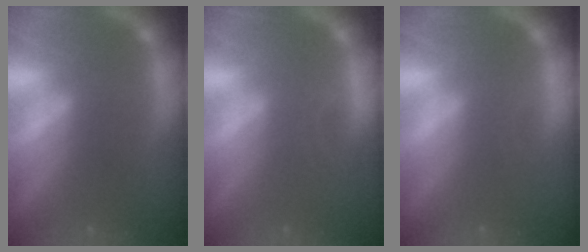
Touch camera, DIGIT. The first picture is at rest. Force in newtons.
{"total": 1.9}
{"total": 0.9}